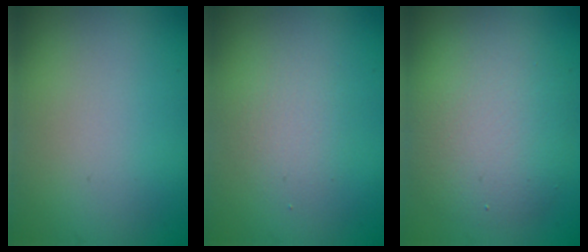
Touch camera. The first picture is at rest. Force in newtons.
{"total": 1.9, "press": 1.9, "slide": 0.1}
{"total": 6.1, "press": 6.1, "slide": 0.3}